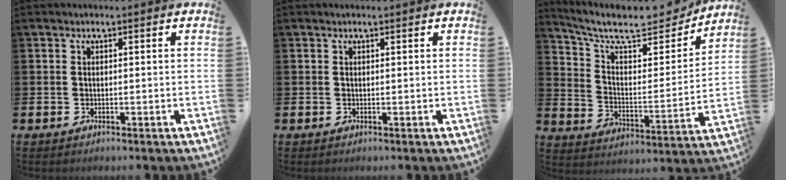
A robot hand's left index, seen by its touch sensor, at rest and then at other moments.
{"total": 0.0}
{"total": 10.0, "force": [8.8, 2.9, 3.8], "torque": [-0.098, -0.066, 0.148]}